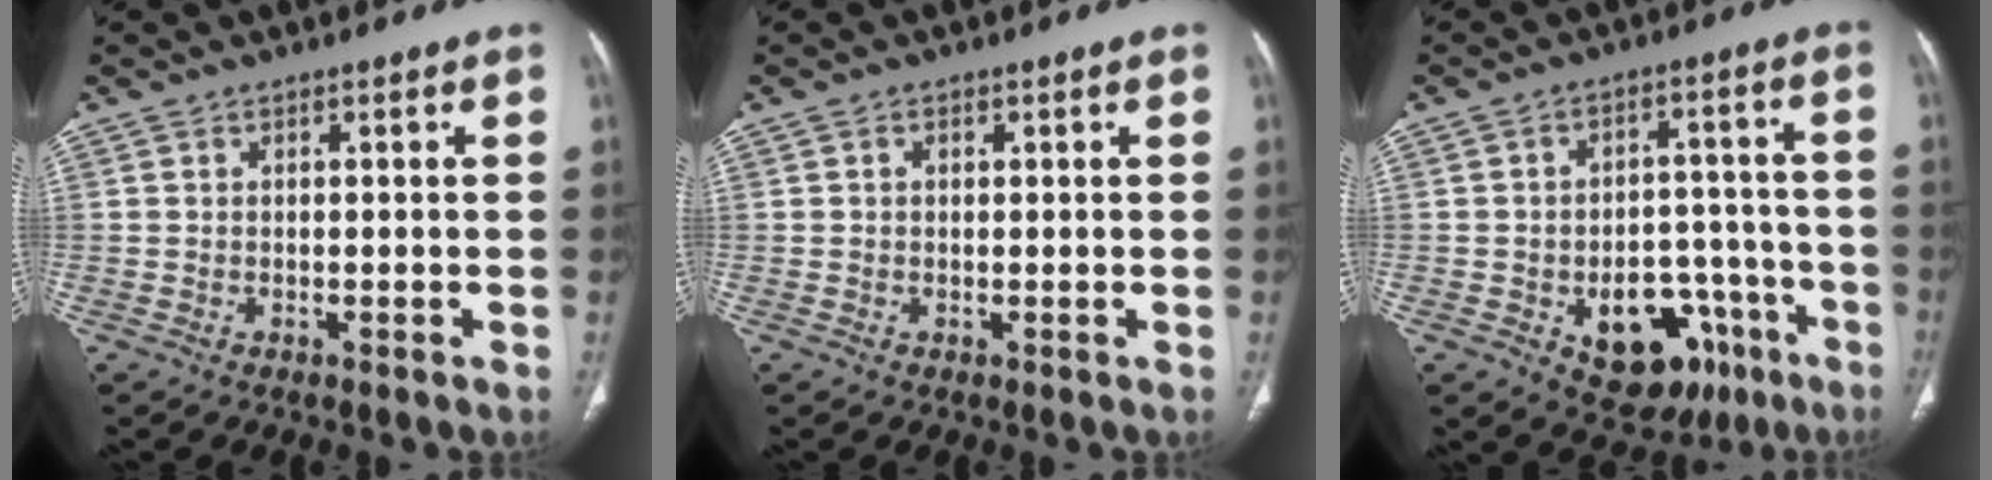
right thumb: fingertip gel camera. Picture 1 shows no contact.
{"total": 1.0, "force": [0.3, 0.7, 0.6], "torque": [-0.008, 0.001, 0.004]}
{"total": 15.1, "force": [-6.8, 9.9, 9.1], "torque": [-0.080, 0.049, -0.083]}